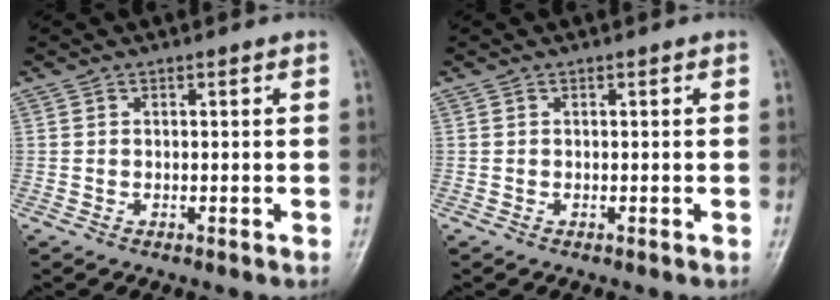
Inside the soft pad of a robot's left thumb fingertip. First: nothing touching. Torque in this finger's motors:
{"motor_torque": [0.00, 0.00, 0.05, -0.05, 0.00]}